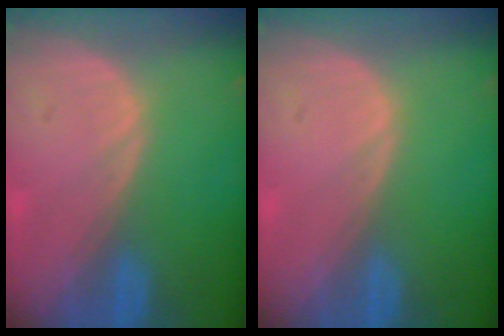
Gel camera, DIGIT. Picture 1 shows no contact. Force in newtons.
{"total": 0.0}